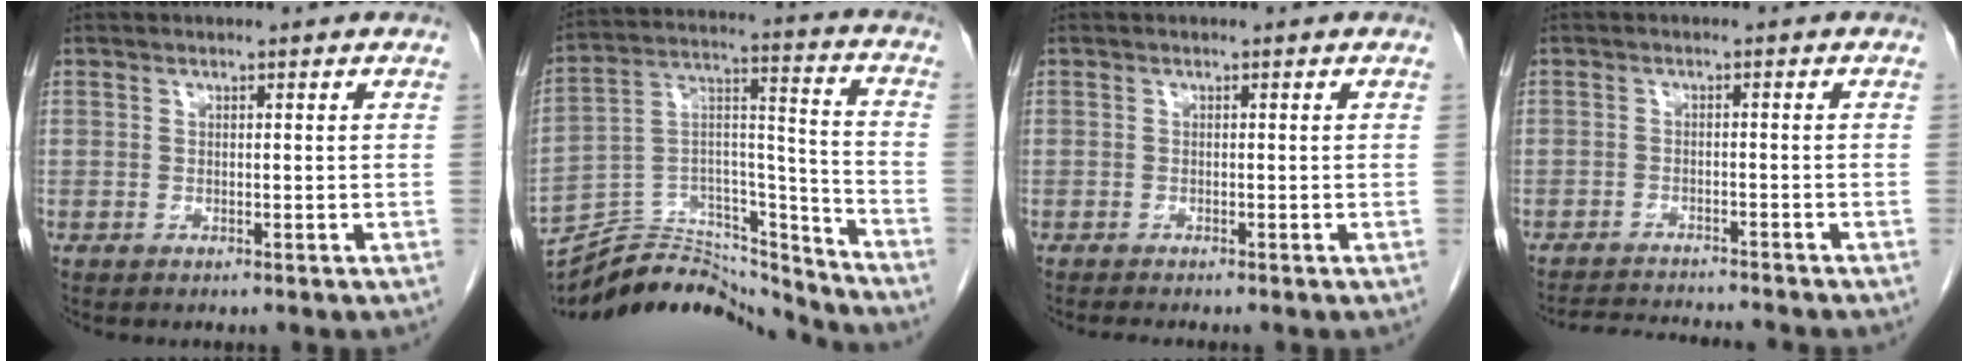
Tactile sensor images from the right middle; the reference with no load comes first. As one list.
[{"total": 21.2, "force": [-20.3, 4.0, 4.6], "torque": [-0.100, 0.034, -0.330]}, {"total": 1.7, "force": [-1.5, -0.1, 0.8], "torque": [-0.013, -0.003, -0.021]}, {"total": 8.0, "force": [-7.7, -0.1, 2.2], "torque": [-0.030, -0.006, -0.116]}]